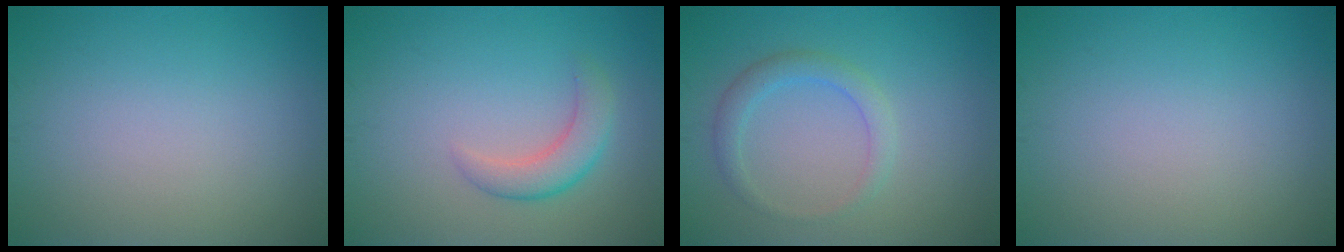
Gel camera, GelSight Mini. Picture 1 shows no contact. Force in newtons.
{"total": 2.8, "press": 2.8, "slide": 0.2}
{"total": 2.2, "press": 2.2, "slide": 0.1}
{"total": 0.0}